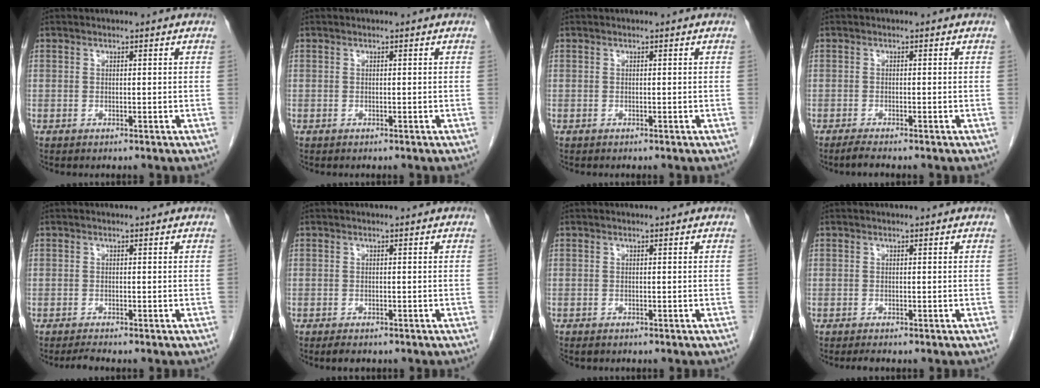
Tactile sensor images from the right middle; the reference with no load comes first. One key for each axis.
{"total": 0.0}
{"total": 0.0}
{"total": 1.6, "fx": -1.4, "fy": -0.2, "fz": 0.8, "tx": -0.025, "ty": -0.006, "tz": -0.028}
{"total": 0.9, "fx": -0.9, "fy": -0.1, "fz": 0.1, "tx": -0.006, "ty": -0.006, "tz": -0.015}
{"total": 2.1, "fx": -1.6, "fy": 0.8, "fz": 1.0, "tx": -0.018, "ty": -0.004, "tz": -0.019}
{"total": 0.7, "fx": -0.6, "fy": 0.2, "fz": 0.2, "tx": -0.008, "ty": 0.000, "tz": -0.011}
{"total": 0.7, "fx": -0.7, "fy": 0.1, "fz": 0.3, "tx": -0.009, "ty": -0.003, "tz": -0.009}